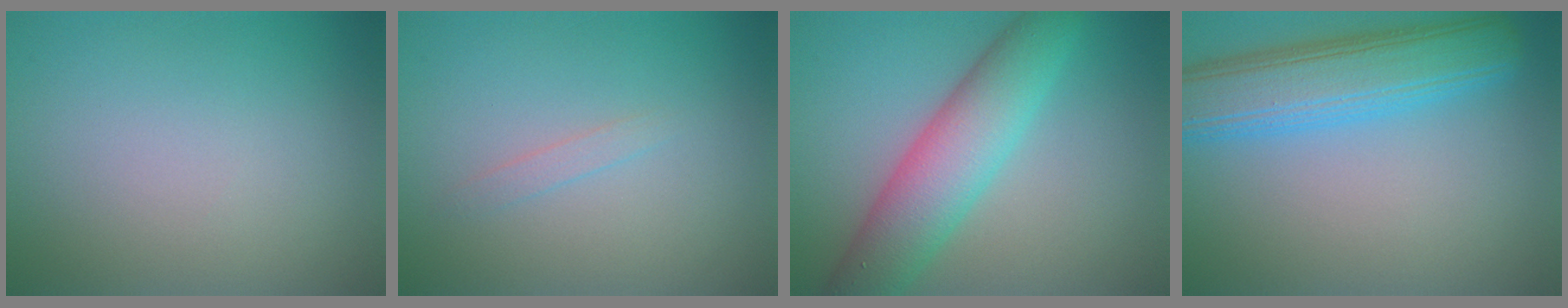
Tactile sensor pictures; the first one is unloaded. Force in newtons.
{"total": 0.8, "press": 0.8, "slide": 0.1}
{"total": 7.2, "press": 7.2, "slide": 0.1}
{"total": 7.6, "press": 7.6, "slide": 0.1}